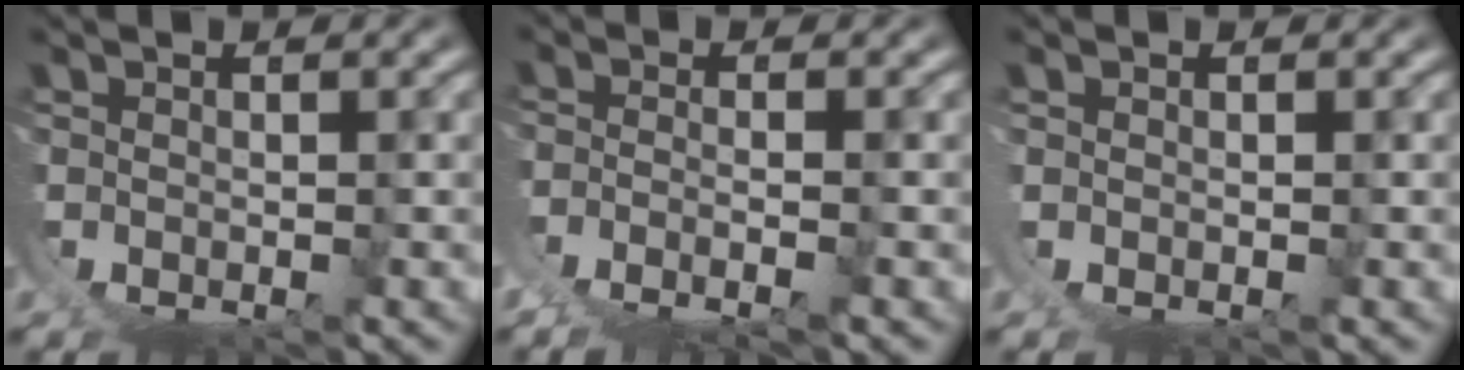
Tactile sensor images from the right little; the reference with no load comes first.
{"total": 3.0, "force": [-0.8, 1.2, 2.7], "torque": [-0.057, -0.016, -0.003]}
{"total": 0.6, "force": [0.5, 0.2, -0.2], "torque": [0.005, 0.003, 0.003]}